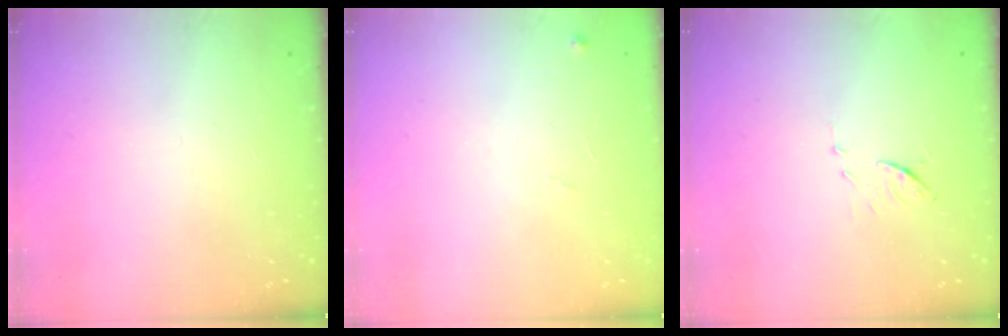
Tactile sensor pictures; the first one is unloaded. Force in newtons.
{"total": 6.2, "press": 6.2, "slide": 0.8}
{"total": 5.8, "press": 5.8, "slide": 0.5}